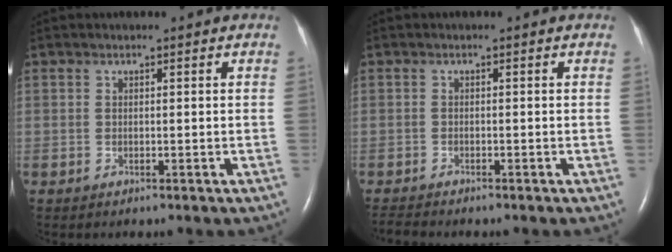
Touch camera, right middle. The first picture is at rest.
{"total": 2.1, "force": [-2.1, 0.0, 0.5], "torque": [-0.014, -0.009, -0.033]}